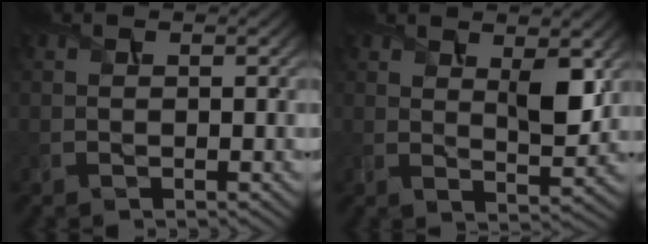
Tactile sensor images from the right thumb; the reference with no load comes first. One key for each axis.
{"total": 5.1, "fx": 2.2, "fy": 1.9, "fz": 4.2, "tx": -0.071, "ty": -0.008, "tz": 0.041}